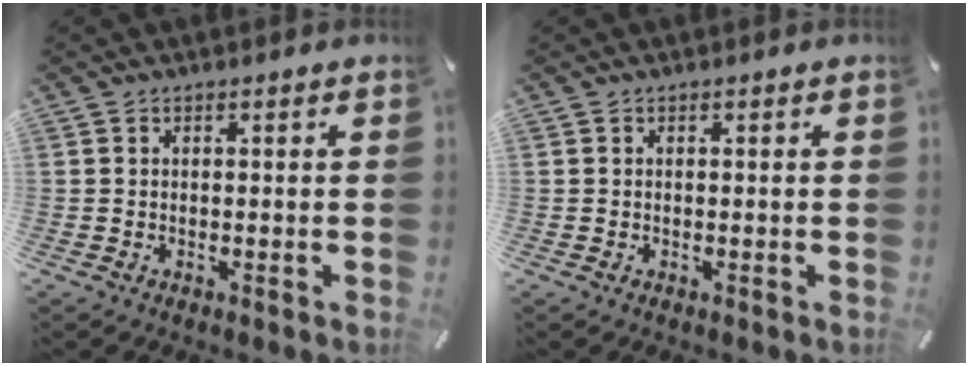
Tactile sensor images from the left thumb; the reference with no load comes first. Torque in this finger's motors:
{"motor_torque": [0.08, 0.14, -0.08, 0.01, 0.00]}